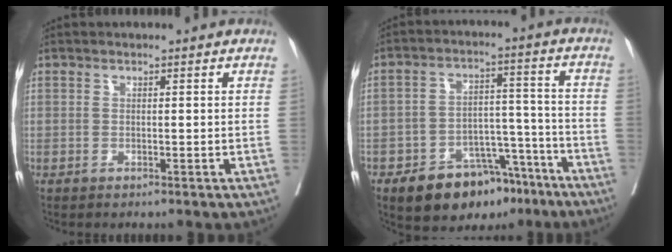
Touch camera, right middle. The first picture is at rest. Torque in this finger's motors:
{"motor_torque": [2.14, 0.00, 0.15, 0.05]}